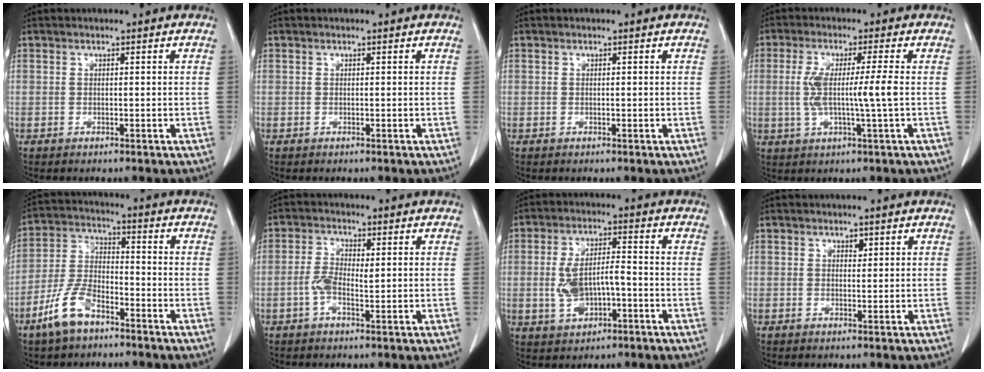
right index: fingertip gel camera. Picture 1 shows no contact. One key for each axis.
{"total": 0.0}
{"total": 0.0}
{"total": 7.9, "fx": -0.2, "fy": -0.3, "fz": 7.9, "tx": -0.158, "ty": 0.002, "tz": -0.005}
{"total": 8.8, "fx": -5.6, "fy": 3.8, "fz": 5.6, "tx": -0.134, "ty": 0.002, "tz": -0.111}
{"total": 3.9, "fx": -0.3, "fy": 1.5, "fz": 3.6, "tx": -0.081, "ty": 0.010, "tz": -0.008}
{"total": 7.4, "fx": -1.6, "fy": 3.5, "fz": 6.3, "tx": -0.130, "ty": 0.011, "tz": -0.020}
{"total": 0.8, "fx": 0.5, "fy": 0.5, "fz": 0.5, "tx": -0.004, "ty": -0.004, "tz": 0.007}